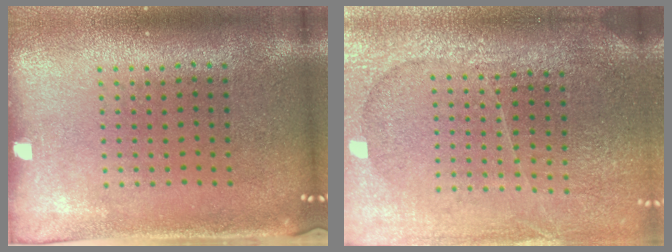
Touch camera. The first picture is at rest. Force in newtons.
{"total": 3.8, "press": 3.4, "slide": 1.8}